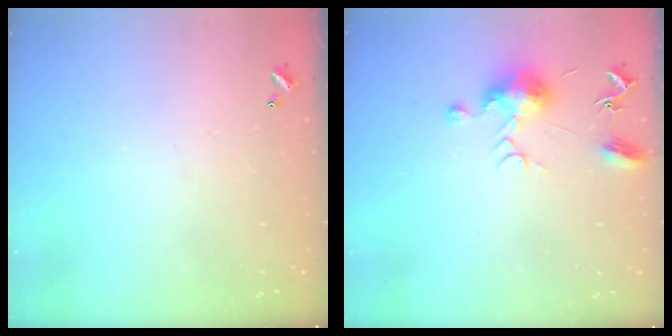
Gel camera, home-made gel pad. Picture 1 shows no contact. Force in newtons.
{"total": 9.7, "press": 9.7, "slide": 0.3}